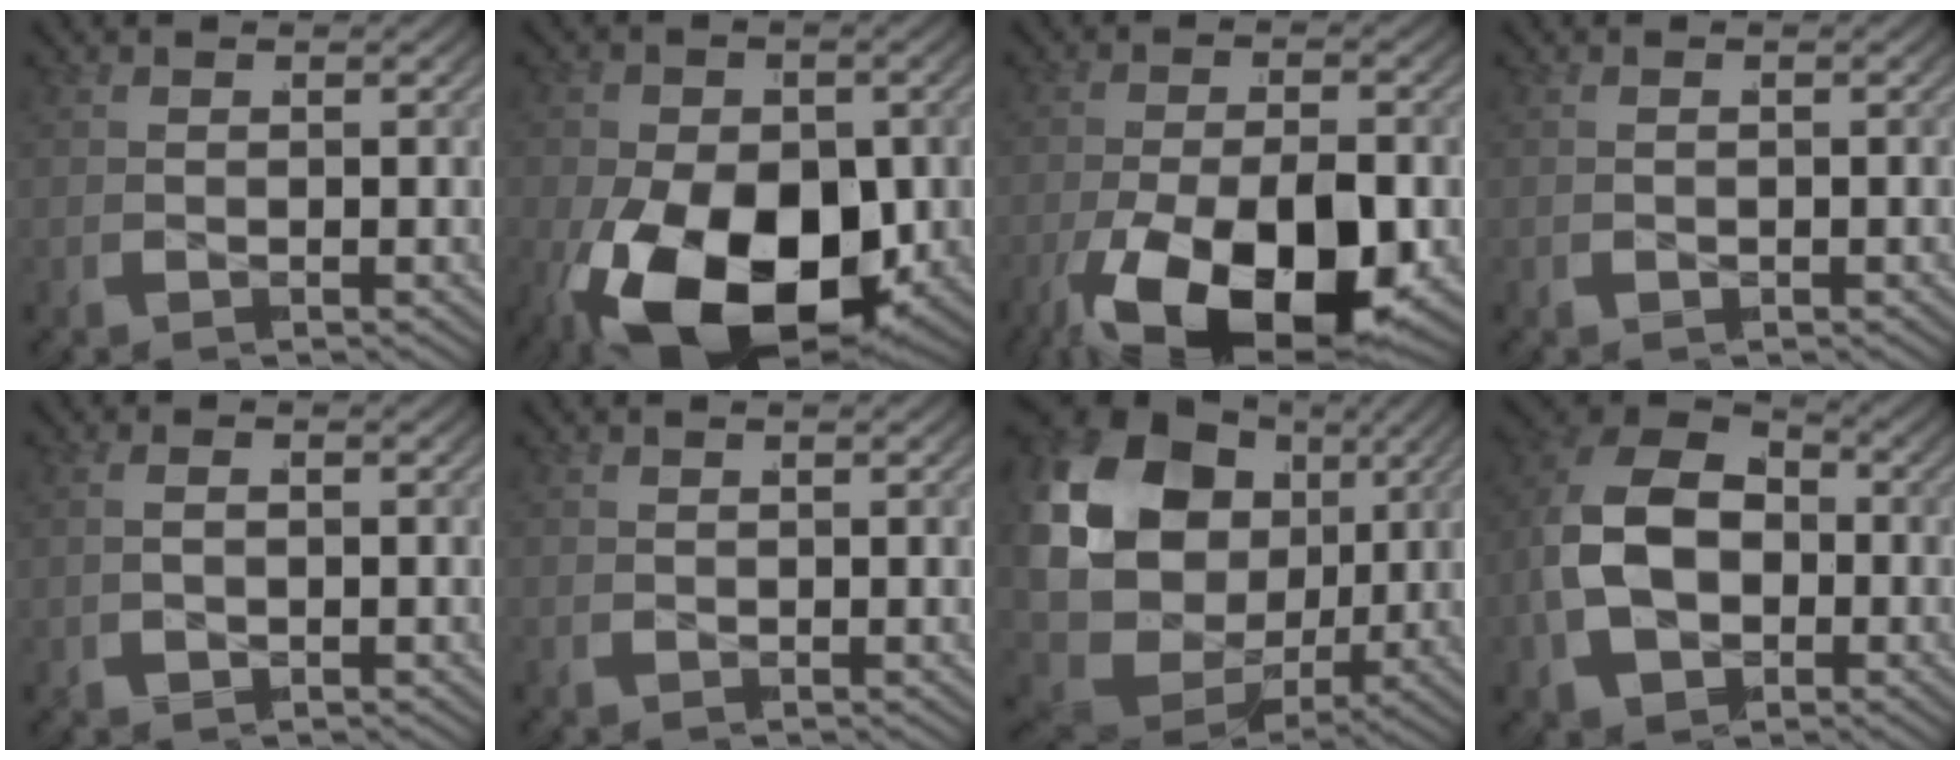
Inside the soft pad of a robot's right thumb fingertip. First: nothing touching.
{"total": 17.2, "force": [-4.8, 11.0, 12.4], "torque": [-0.238, -0.066, -0.047]}
{"total": 14.2, "force": [-5.4, 7.9, 10.5], "torque": [-0.214, -0.058, -0.065]}
{"total": 0.0}
{"total": 1.1, "force": [-0.4, 0.5, 0.8], "torque": [-0.011, 0.014, -0.014]}
{"total": 0.0}
{"total": 20.6, "force": [1.4, 14.3, 14.7], "torque": [-0.331, -0.023, 0.038]}
{"total": 13.3, "force": [0.7, 9.8, 9.0], "torque": [-0.209, 0.001, 0.011]}